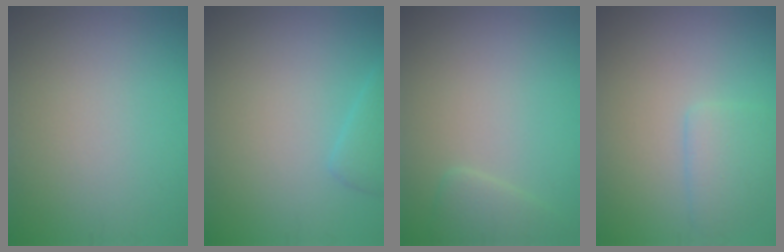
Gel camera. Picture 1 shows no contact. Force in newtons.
{"total": 2.0, "press": 2.0, "slide": 0.2}
{"total": 1.9, "press": 1.9, "slide": 0.2}
{"total": 2.6, "press": 2.6, "slide": 0.1}